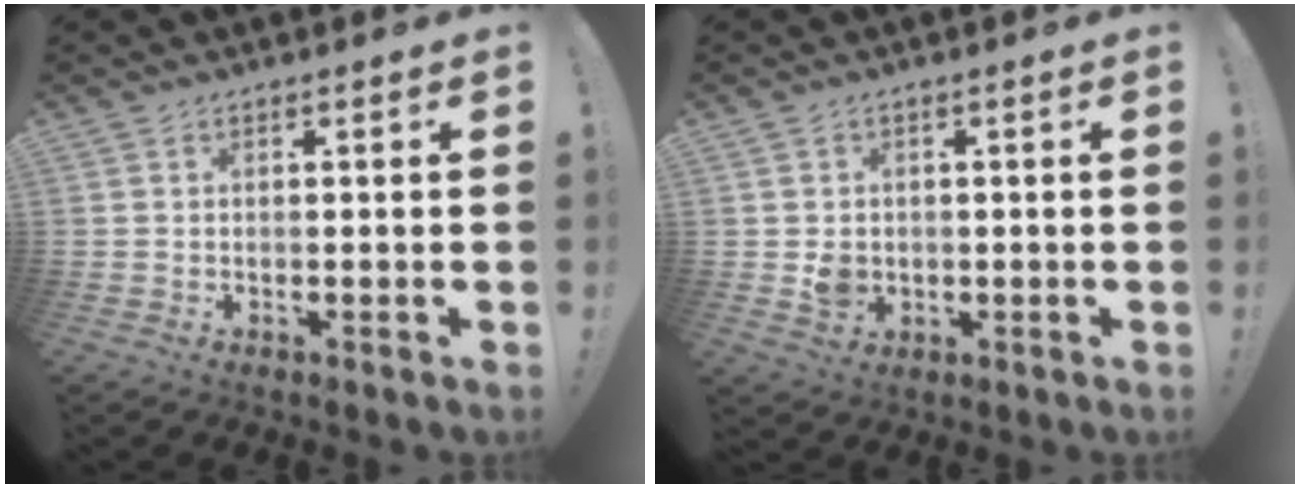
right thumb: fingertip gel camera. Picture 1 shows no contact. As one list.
[{"total": 4.4, "force": [-0.1, 3.9, 1.9], "torque": [-0.019, -0.002, 0.000]}]